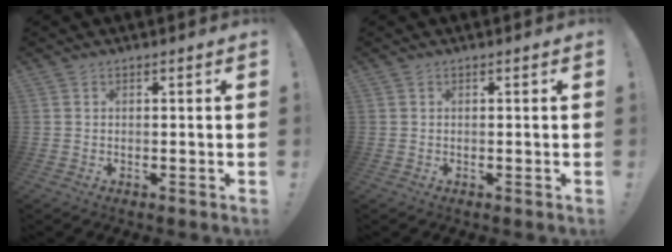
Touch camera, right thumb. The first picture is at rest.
{"total": 0.0}